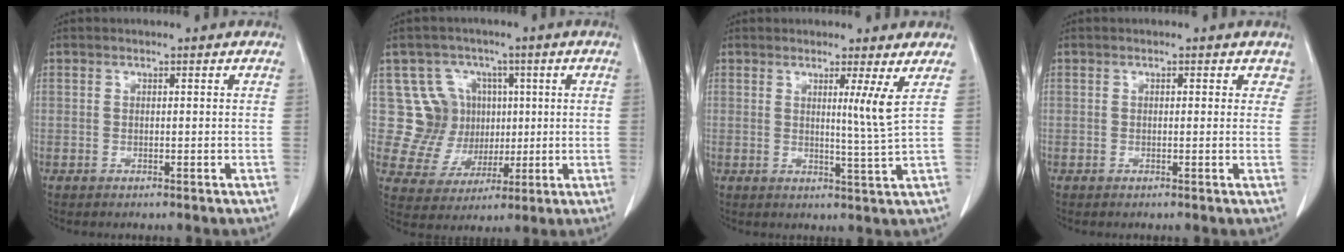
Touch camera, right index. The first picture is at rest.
{"total": 9.9, "force": [2.3, 9.4, 2.0], "torque": [-0.025, 0.035, 0.056]}
{"total": 4.0, "force": [1.7, -1.5, 3.3], "torque": [-0.050, -0.019, 0.032]}
{"total": 2.0, "force": [1.1, 1.2, 1.1], "torque": [0.001, 0.005, 0.008]}